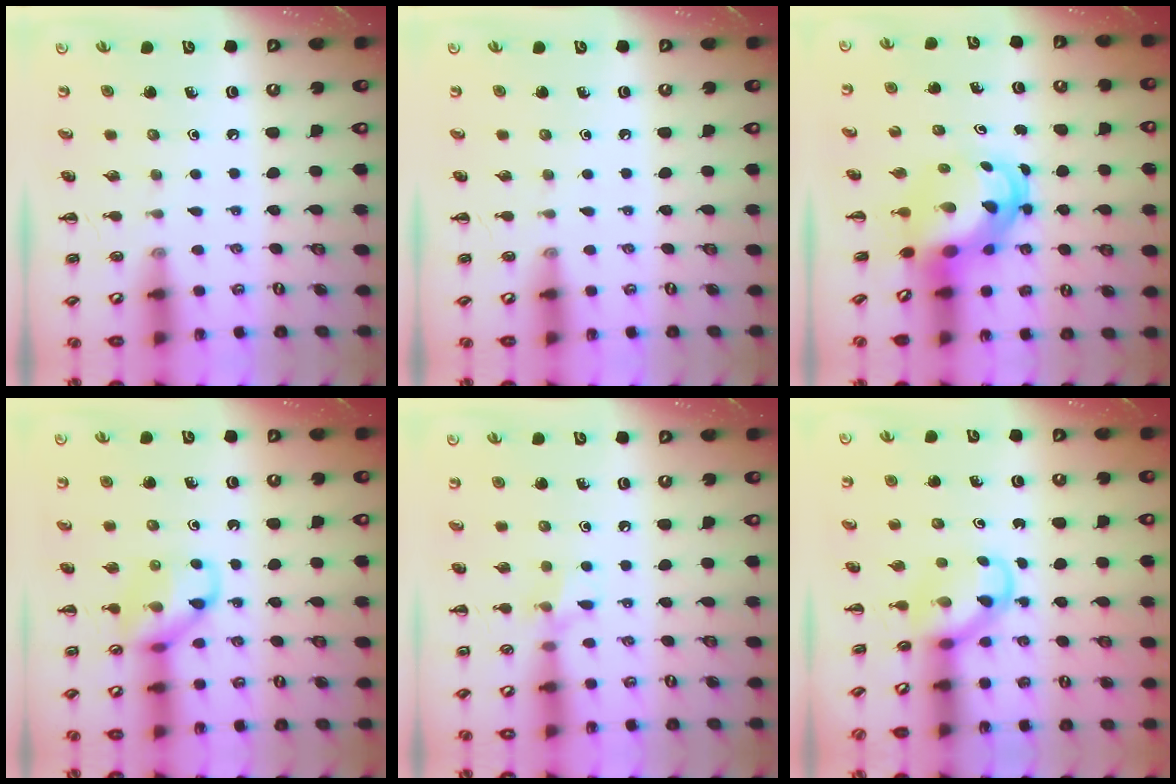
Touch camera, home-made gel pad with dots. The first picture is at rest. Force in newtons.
{"total": 0.0}
{"total": 5.2, "press": 4.9, "slide": 1.5}
{"total": 10.5, "press": 10.5, "slide": 0.7}
{"total": 6.9, "press": 6.7, "slide": 1.7}
{"total": 3.8, "press": 3.6, "slide": 1.1}